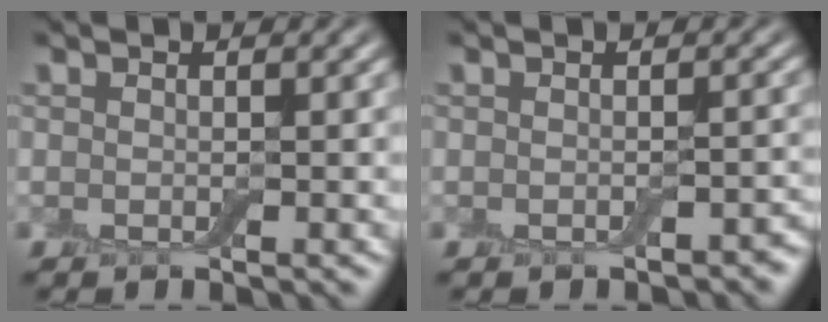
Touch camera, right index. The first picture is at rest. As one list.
[{"total": 1.5, "force": [-1.1, 0.6, 0.8], "torque": [-0.011, 0.002, -0.011]}]